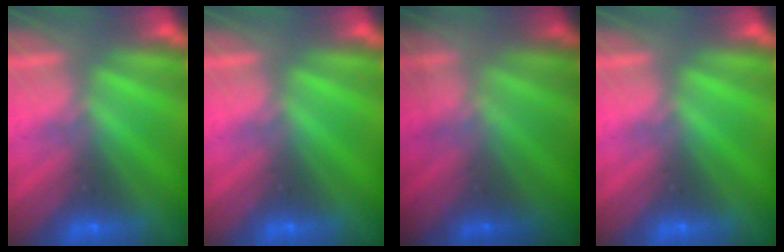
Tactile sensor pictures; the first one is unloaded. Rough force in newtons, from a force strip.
{"total": 0.0}
{"total": 1.7}
{"total": 0.0}